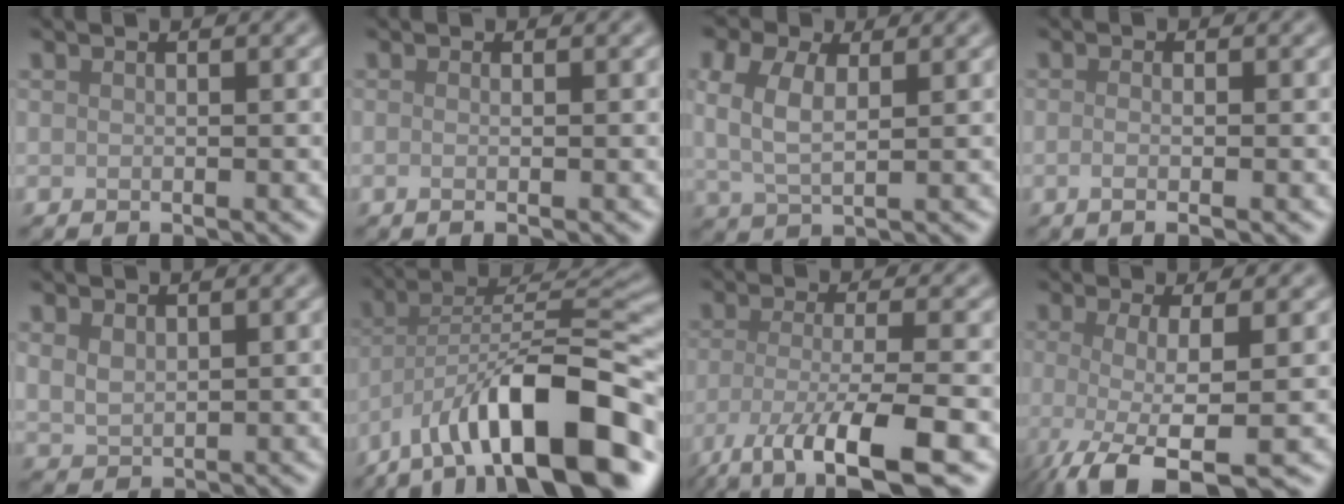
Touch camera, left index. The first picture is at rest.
{"total": 1.4, "force": [-0.2, 0.4, 1.3], "torque": [-0.015, -0.005, -0.011]}
{"total": 4.3, "force": [1.2, 2.3, 3.4], "torque": [-0.076, 0.005, 0.021]}
{"total": 2.2, "force": [-0.4, 0.8, 2.0], "torque": [-0.025, -0.007, -0.014]}
{"total": 1.8, "force": [0.9, 1.1, 1.1], "torque": [-0.028, -0.002, 0.025]}
{"total": 13.9, "force": [-7.9, 4.9, 10.4], "torque": [-0.149, 0.019, -0.133]}
{"total": 8.3, "force": [-4.6, 2.1, 6.6], "torque": [-0.113, -0.019, -0.083]}
{"total": 6.9, "force": [-2.5, 1.7, 6.3], "torque": [-0.092, -0.015, -0.047]}